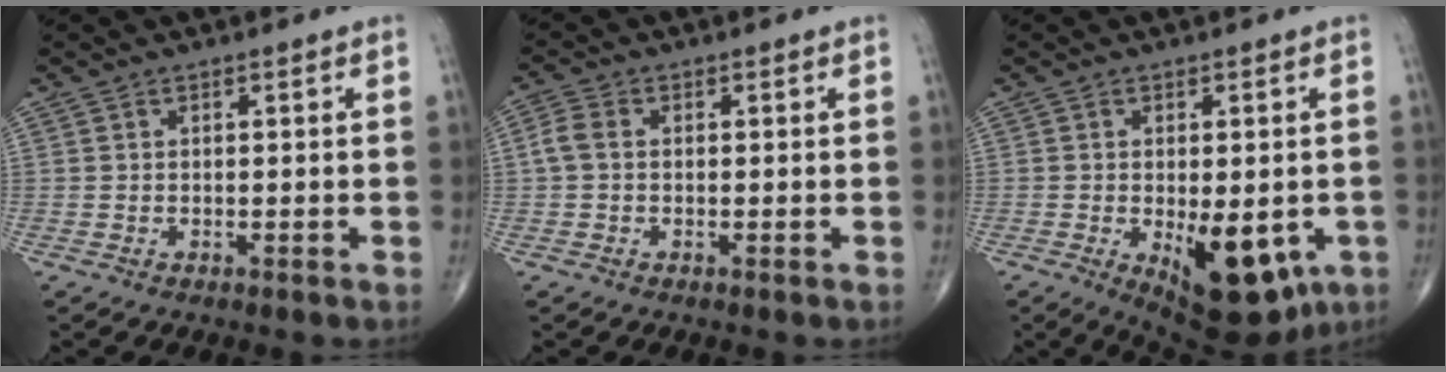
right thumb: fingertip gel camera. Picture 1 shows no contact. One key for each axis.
{"total": 3.0, "fx": 0.0, "fy": 2.1, "fz": 2.1, "tx": -0.049, "ty": 0.008, "tz": -0.006}
{"total": 14.4, "fx": -4.3, "fy": 6.9, "fz": 11.9, "tx": -0.146, "ty": -0.014, "tz": -0.040}